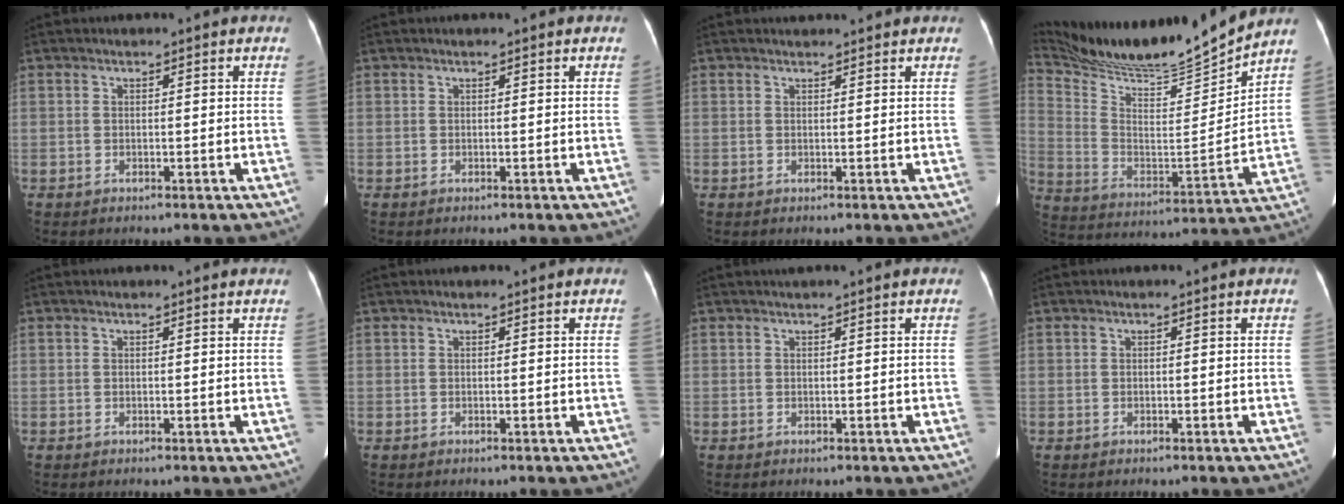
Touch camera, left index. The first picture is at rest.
{"total": 0.0}
{"total": 2.1, "force": [2.0, 0.4, 0.4], "torque": [-0.011, 0.017, 0.027]}
{"total": 18.5, "force": [17.5, -0.8, 6.0], "torque": [-0.128, -0.041, 0.296]}
{"total": 1.3, "force": [1.2, 0.0, 0.3], "torque": [-0.013, 0.002, 0.010]}
{"total": 0.0}
{"total": 1.1, "force": [0.8, -0.1, 0.7], "torque": [-0.009, 0.014, 0.017]}
{"total": 0.0}